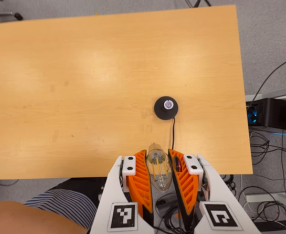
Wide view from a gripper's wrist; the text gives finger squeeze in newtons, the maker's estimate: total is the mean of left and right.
{"total": 21.8, "left": 23.9, "right": 19.8}